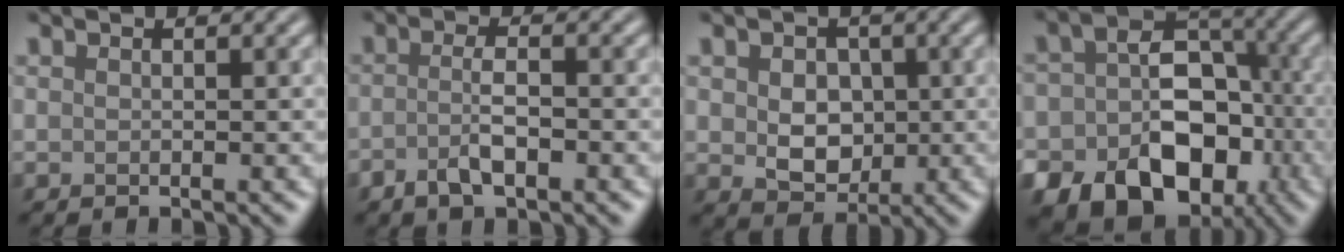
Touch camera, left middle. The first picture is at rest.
{"total": 2.7, "force": [-1.3, 0.8, 2.3], "torque": [-0.047, 0.005, -0.027]}
{"total": 4.6, "force": [0.2, 3.5, 3.1], "torque": [-0.049, -0.002, 0.007]}
{"total": 14.7, "force": [-6.0, 11.3, 7.3], "torque": [-0.076, -0.017, -0.109]}